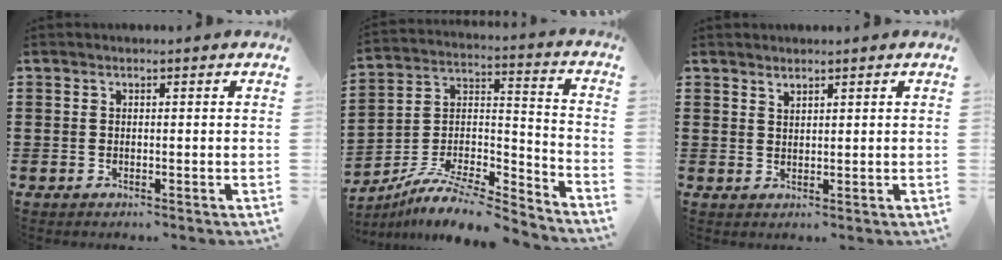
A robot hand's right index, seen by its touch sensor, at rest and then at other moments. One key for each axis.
{"total": 8.8, "fx": -7.7, "fy": 2.0, "fz": 3.7, "tx": -0.065, "ty": 0.012, "tz": -0.152}
{"total": 1.4, "fx": 1.4, "fy": 0.2, "fz": 0.0, "tx": -0.002, "ty": 0.001, "tz": 0.027}